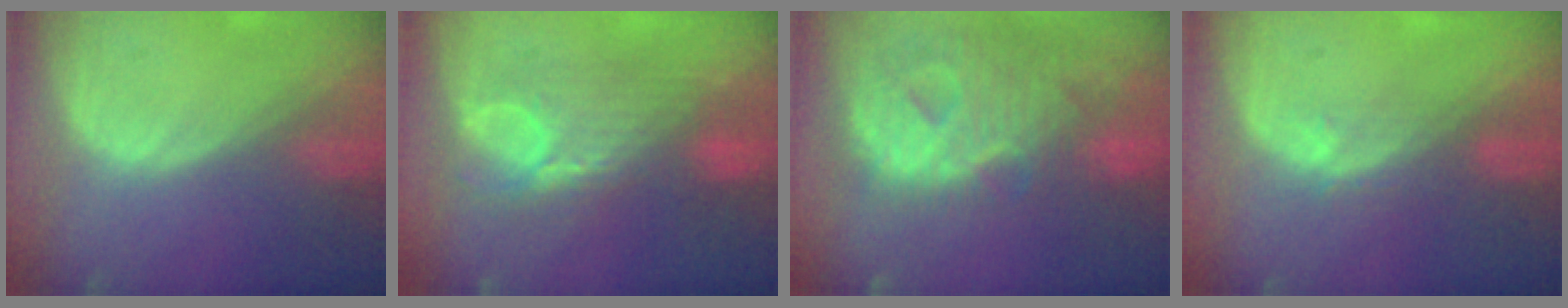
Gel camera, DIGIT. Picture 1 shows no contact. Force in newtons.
{"total": 7.8, "press": 7.6, "slide": 1.8}
{"total": 12.9, "press": 11.0, "slide": 6.8}
{"total": 2.9, "press": 2.4, "slide": 1.7}